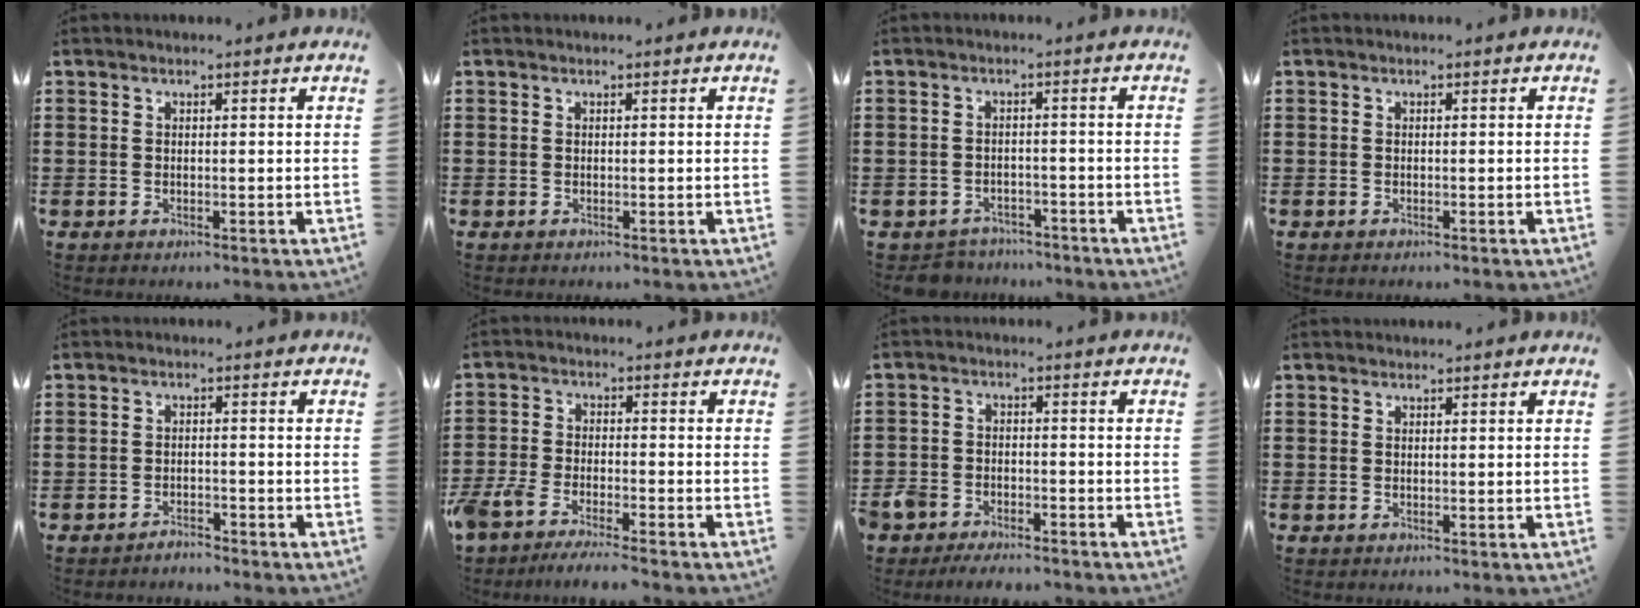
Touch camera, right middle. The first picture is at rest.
{"total": 0.0}
{"total": 3.1, "force": [-3.0, 0.7, -0.3], "torque": [-0.006, -0.002, -0.065]}
{"total": 0.0}
{"total": 2.0, "force": [-2.0, 0.0, 0.1], "torque": [-0.009, -0.001, -0.041]}
{"total": 5.3, "force": [-4.8, 0.7, 2.0], "torque": [-0.058, -0.010, -0.101]}
{"total": 4.0, "force": [-3.7, 1.3, 0.3], "torque": [-0.023, 0.001, -0.083]}
{"total": 0.0}